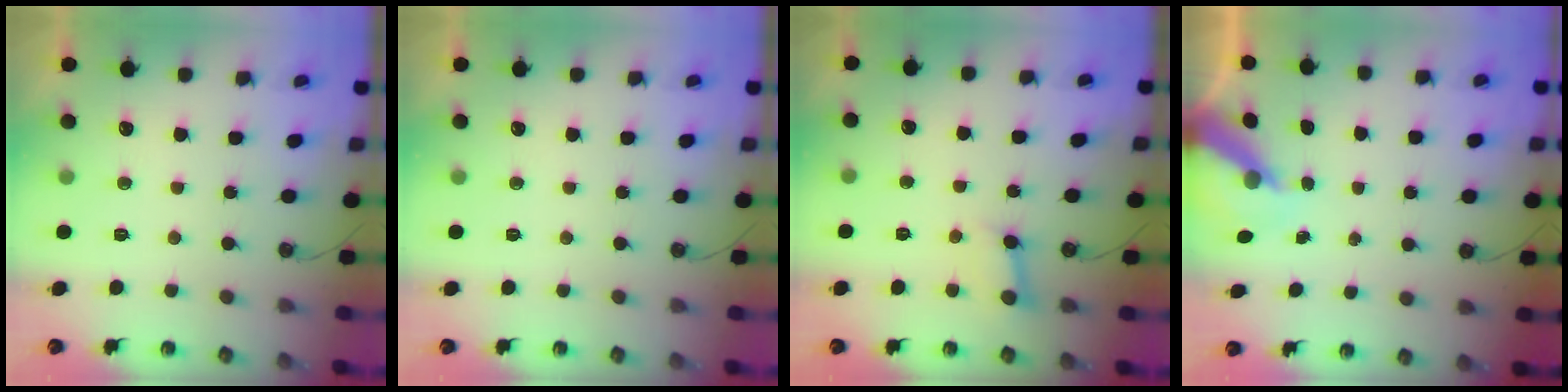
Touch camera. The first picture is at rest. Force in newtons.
{"total": 0.0}
{"total": 3.1, "press": 3.1, "slide": 0.1}
{"total": 6.5, "press": 6.5, "slide": 0.5}